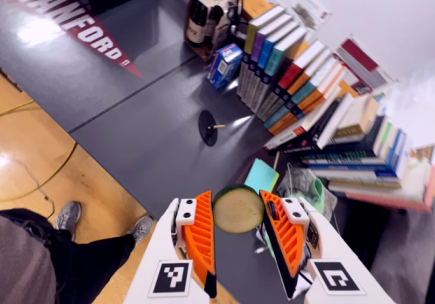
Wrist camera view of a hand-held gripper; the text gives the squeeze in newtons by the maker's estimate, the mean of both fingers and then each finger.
{"total": 8.7, "left": 9.0, "right": 8.5}